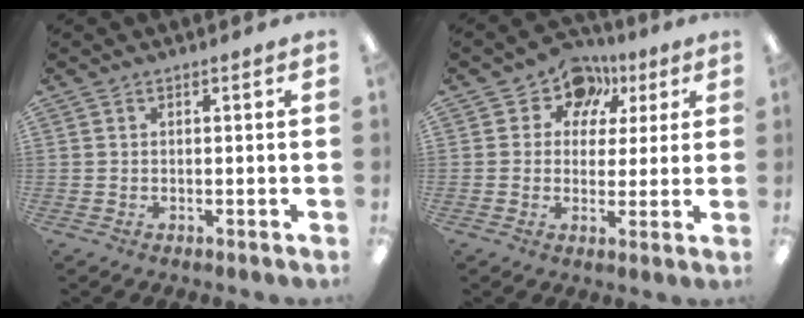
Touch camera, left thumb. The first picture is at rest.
{"total": 8.1, "force": [4.5, 6.4, 2.0], "torque": [-0.035, -0.030, 0.080]}